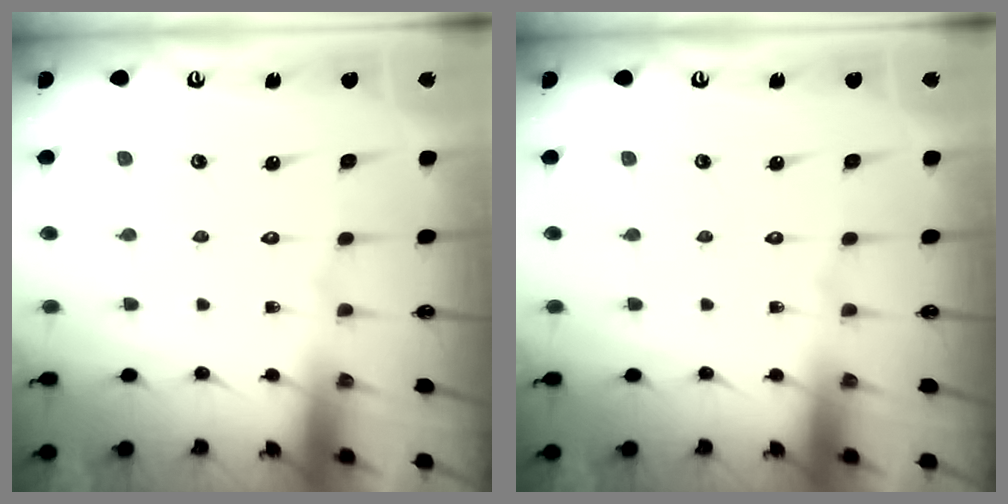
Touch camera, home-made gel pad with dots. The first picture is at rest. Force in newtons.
{"total": 0.0}